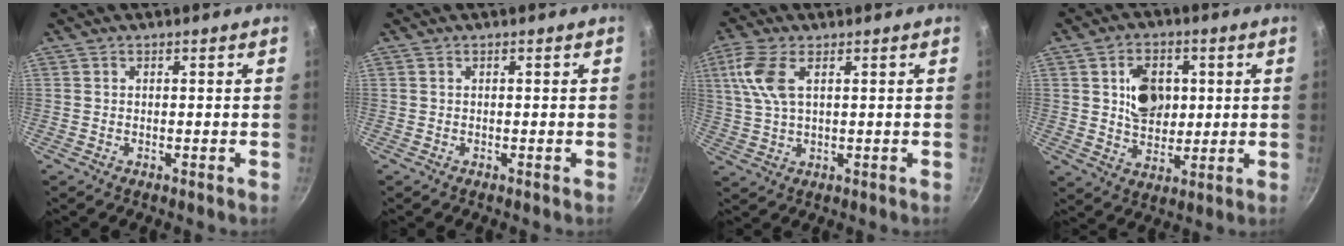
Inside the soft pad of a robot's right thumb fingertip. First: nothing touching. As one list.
[{"total": 0.0}, {"total": 8.0, "force": [2.7, 3.9, 6.5], "torque": [-0.142, 0.008, 0.056]}, {"total": 10.1, "force": [2.1, 7.6, 6.4], "torque": [-0.068, -0.009, 0.035]}]